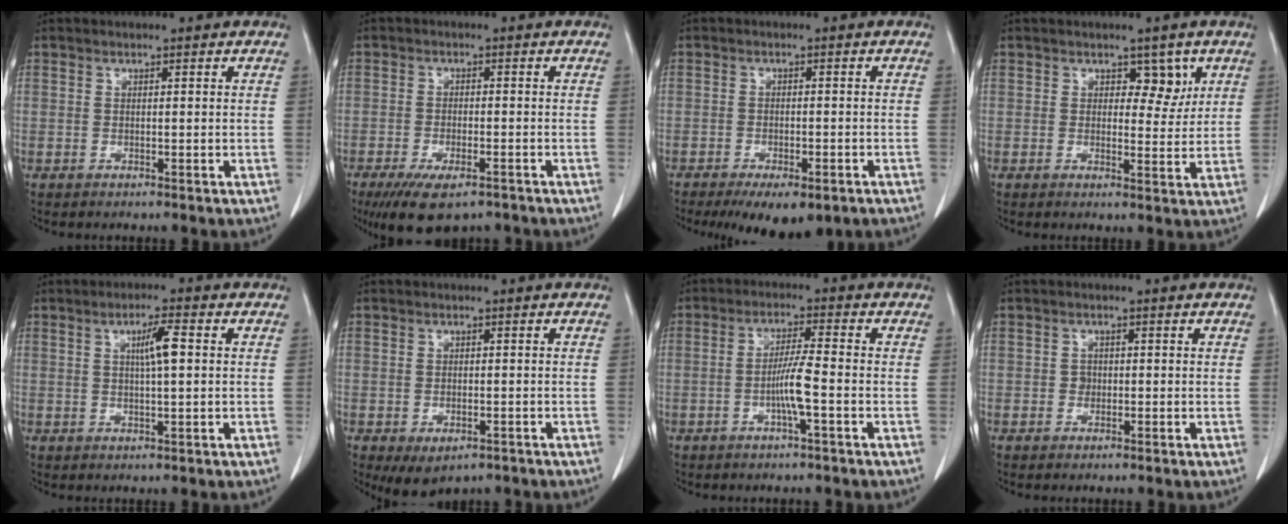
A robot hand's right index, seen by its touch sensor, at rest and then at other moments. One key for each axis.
{"total": 9.0, "fx": -6.3, "fy": 3.1, "fz": 5.6, "tx": -0.087, "ty": -0.012, "tz": -0.096}
{"total": 8.3, "fx": -5.6, "fy": 3.1, "fz": 5.2, "tx": -0.067, "ty": -0.008, "tz": -0.079}
{"total": 3.7, "fx": 1.8, "fy": 2.2, "fz": 2.4, "tx": -0.019, "ty": 0.001, "tz": 0.023}
{"total": 4.4, "fx": 0.9, "fy": 0.2, "fz": 4.3, "tx": -0.075, "ty": 0.002, "tz": 0.014}
{"total": 4.3, "fx": -2.4, "fy": 2.4, "fz": 2.6, "tx": -0.039, "ty": -0.006, "tz": -0.025}
{"total": 4.8, "fx": -1.4, "fy": -0.3, "fz": 4.6, "tx": -0.091, "ty": 0.004, "tz": -0.026}
{"total": 1.0, "fx": -0.1, "fy": 1.0, "fz": 0.3, "tx": 0.002, "ty": 0.006, "tz": 0.001}